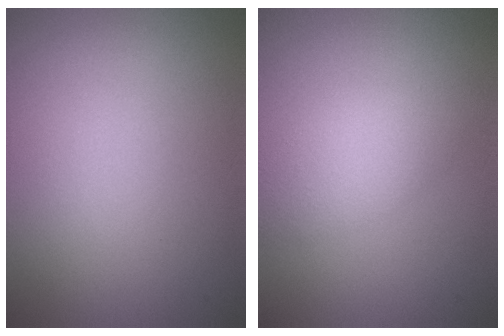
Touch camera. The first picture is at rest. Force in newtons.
{"total": 2.7, "press": 2.7, "slide": 0.1}